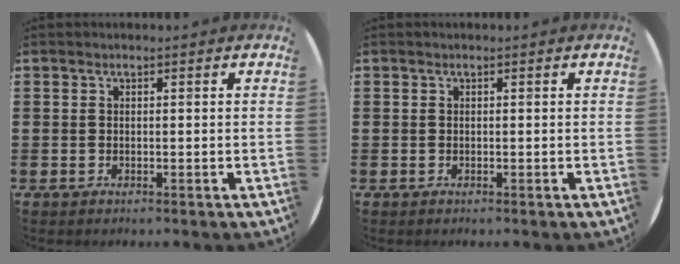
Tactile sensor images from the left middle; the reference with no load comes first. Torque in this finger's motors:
{"motor_torque": [0.49, -0.46, 0.02, 0.01]}